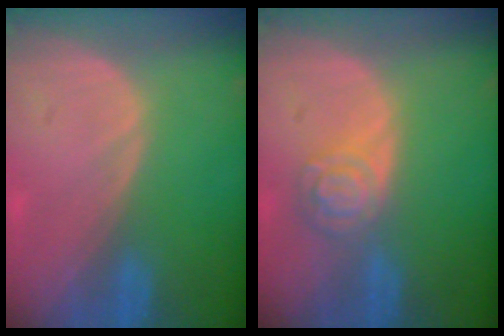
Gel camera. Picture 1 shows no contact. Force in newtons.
{"total": 5.0, "press": 4.5, "slide": 2.3}